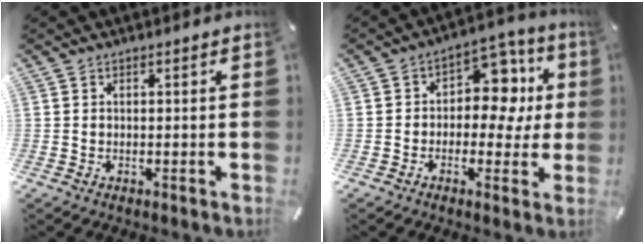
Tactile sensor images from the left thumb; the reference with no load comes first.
{"total": 11.9, "force": [2.1, 8.3, 8.3], "torque": [-0.109, -0.013, 0.035]}